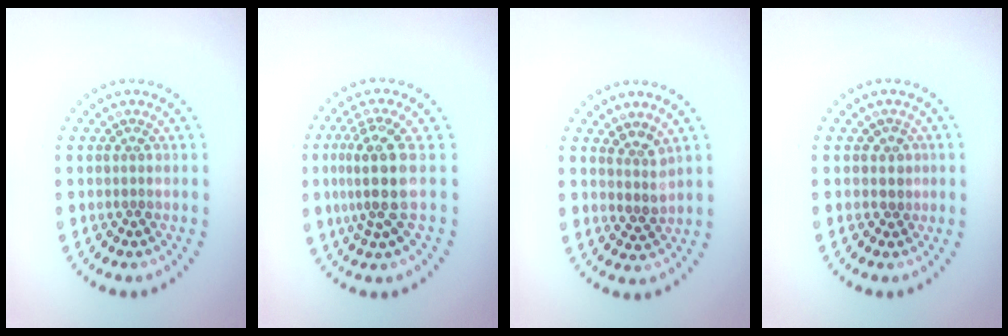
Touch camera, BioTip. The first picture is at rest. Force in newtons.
{"total": 4.1, "press": 3.2, "slide": 2.5}
{"total": 1.8, "press": 1.4, "slide": 1.2}
{"total": 0.8, "press": 0.5, "slide": 0.6}